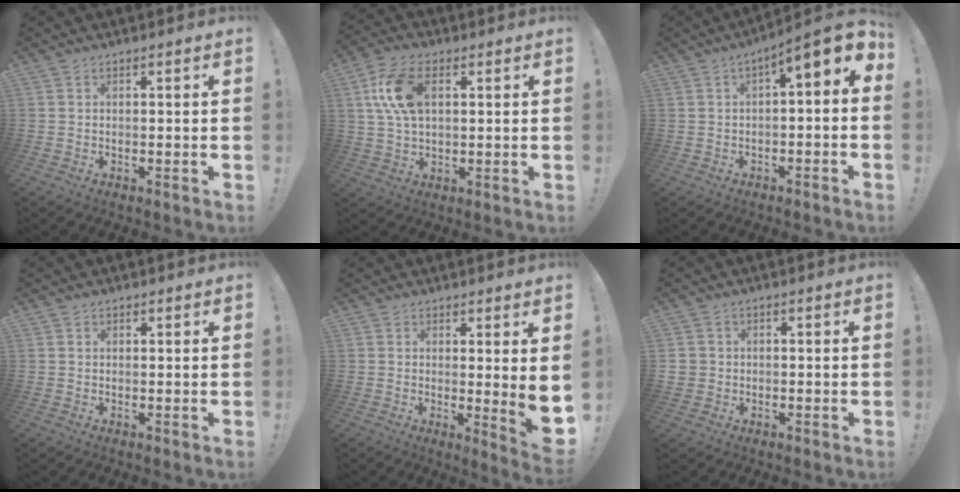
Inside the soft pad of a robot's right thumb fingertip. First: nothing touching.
{"total": 12.7, "force": [3.4, 7.4, 9.8], "torque": [-0.196, 0.002, 0.062]}
{"total": 8.4, "force": [2.9, 1.5, 7.7], "torque": [-0.102, -0.029, 0.044]}
{"total": 0.6, "force": [0.3, 0.5, 0.1], "torque": [0.001, -0.001, 0.006]}
{"total": 5.9, "force": [1.2, 0.0, 5.7], "torque": [-0.065, -0.033, 0.022]}
{"total": 2.6, "force": [-0.1, 2.5, 0.7], "torque": [-0.016, 0.007, 0.001]}